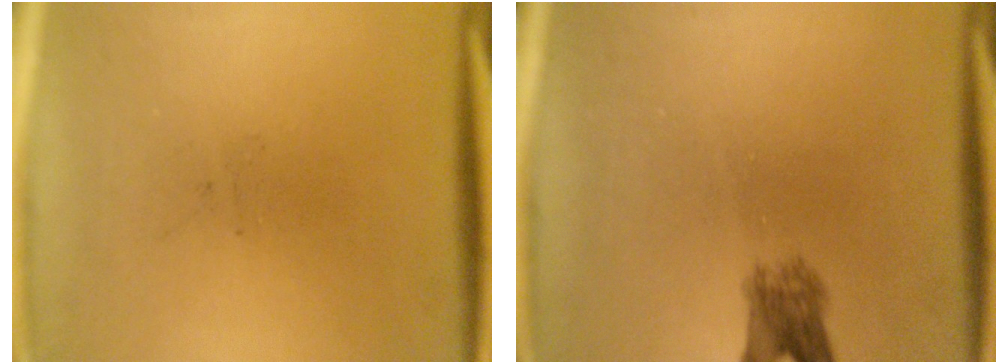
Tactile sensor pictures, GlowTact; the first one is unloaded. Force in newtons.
{"total": 3.4}